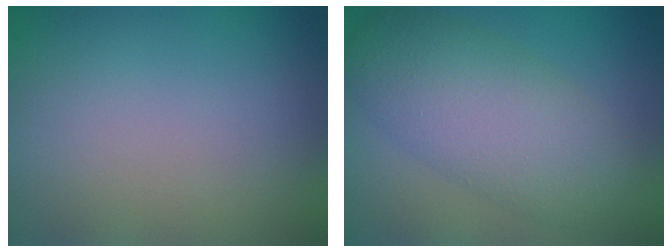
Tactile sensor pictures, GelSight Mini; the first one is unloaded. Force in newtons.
{"total": 6.6, "press": 6.6, "slide": 0.2}